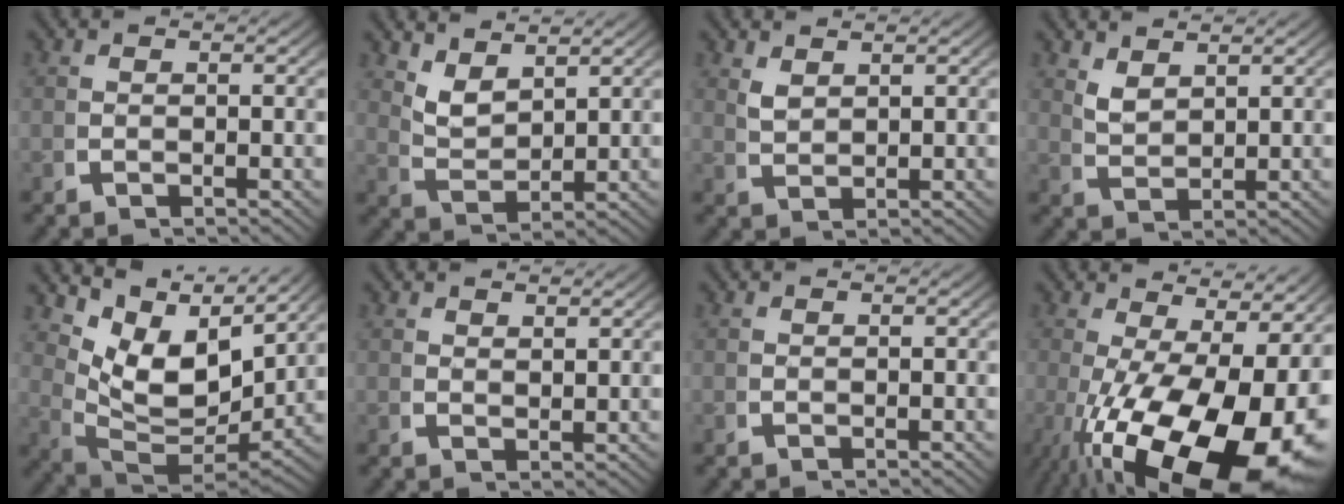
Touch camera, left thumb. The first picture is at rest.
{"total": 3.6, "force": [3.2, 1.2, 1.3], "torque": [-0.028, -0.013, 0.071]}
{"total": 2.0, "force": [2.0, 0.2, 0.3], "torque": [-0.003, -0.003, 0.046]}
{"total": 2.7, "force": [2.7, 0.3, 0.4], "torque": [-0.004, -0.005, 0.062]}
{"total": 10.8, "force": [3.6, 6.4, 7.9], "torque": [-0.165, -0.046, 0.077]}
{"total": 1.6, "force": [1.6, 0.0, -0.2], "torque": [0.006, -0.005, 0.032]}
{"total": 0.0}
{"total": 18.5, "force": [-3.4, 11.0, 14.4], "torque": [-0.262, -0.094, 0.001]}